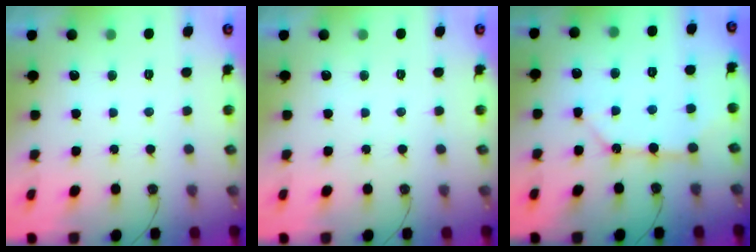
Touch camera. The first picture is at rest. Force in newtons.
{"total": 0.0}
{"total": 11.0, "press": 11.0, "slide": 1.3}